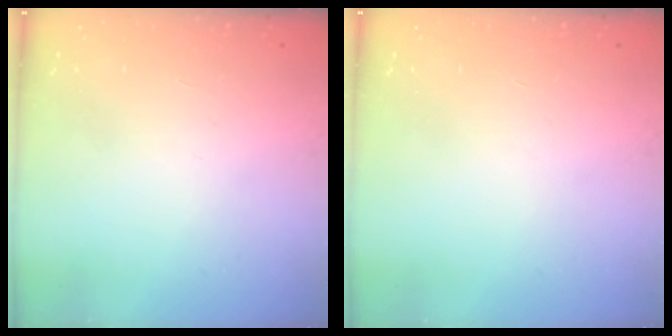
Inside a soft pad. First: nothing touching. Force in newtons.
{"total": 0.0}